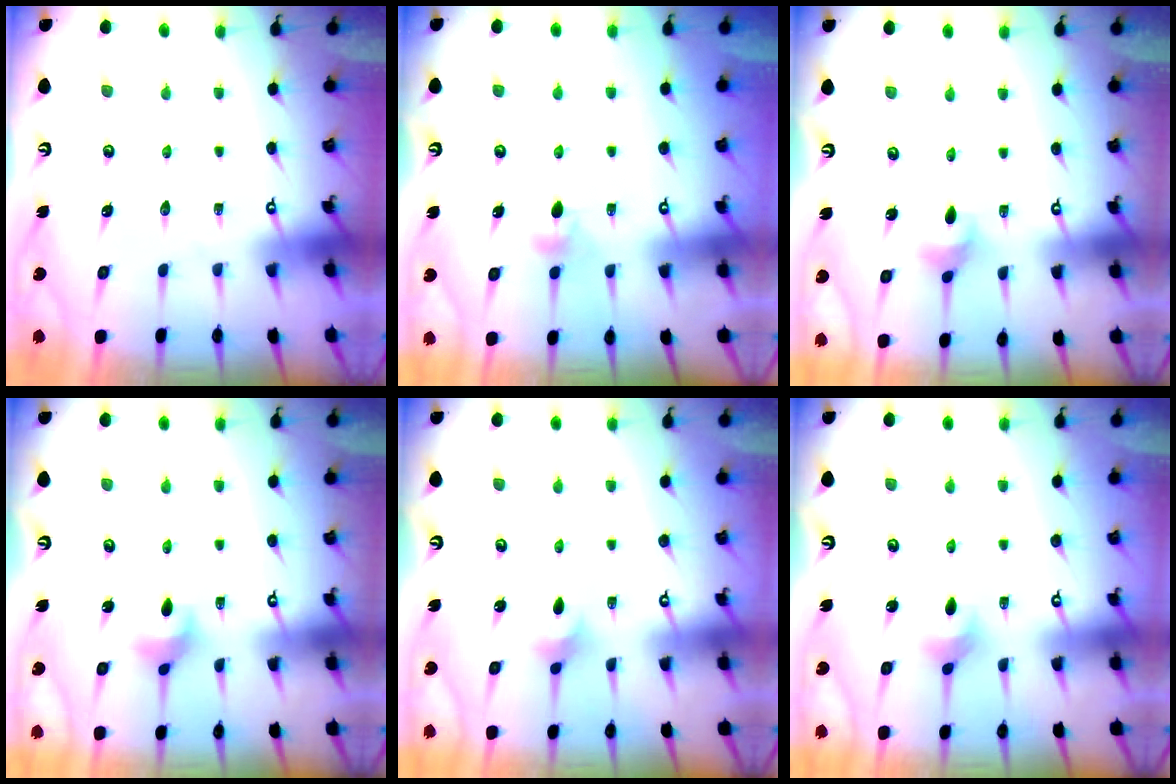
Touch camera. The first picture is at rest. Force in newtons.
{"total": 4.7, "press": 4.7, "slide": 0.7}
{"total": 3.4, "press": 3.3, "slide": 0.6}
{"total": 3.9, "press": 3.8, "slide": 0.8}
{"total": 1.9, "press": 1.8, "slide": 0.6}
{"total": 2.3, "press": 2.3, "slide": 0.5}